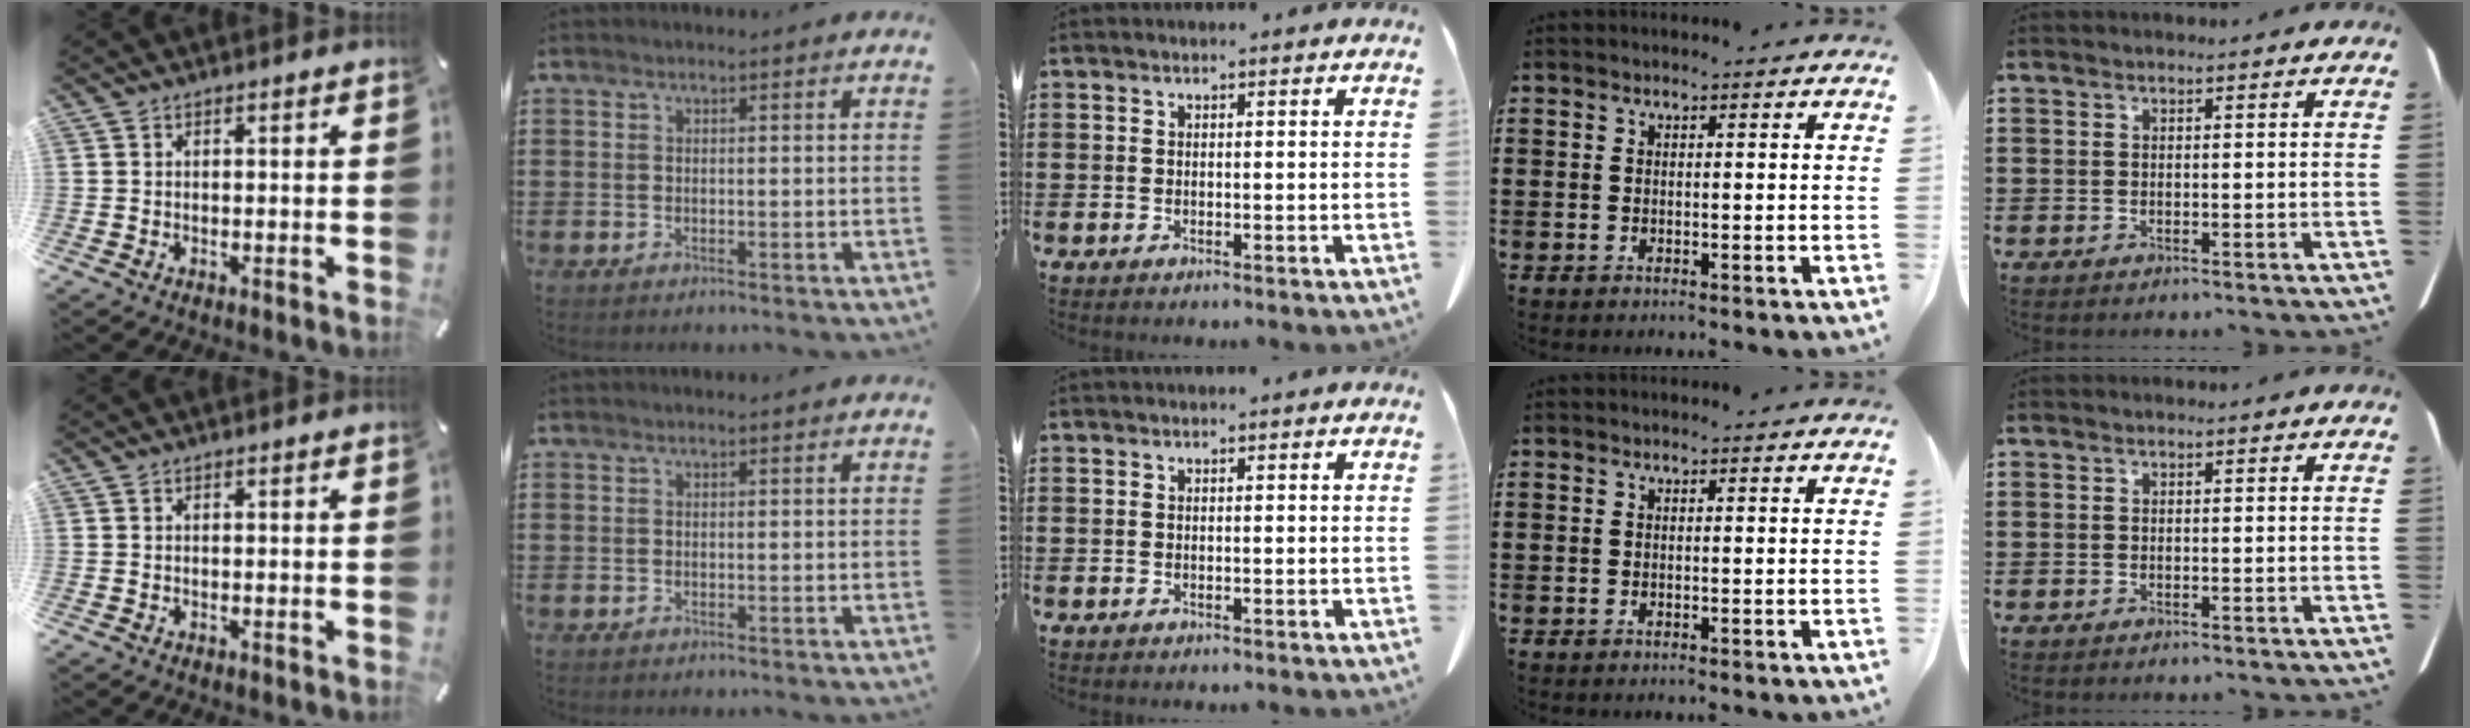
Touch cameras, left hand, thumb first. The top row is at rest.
{}